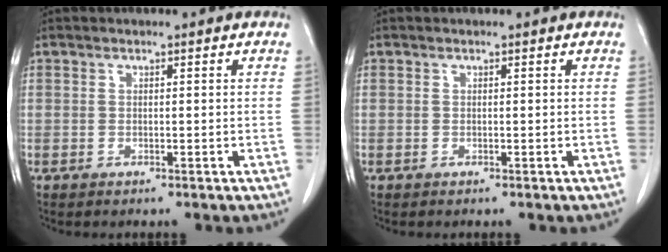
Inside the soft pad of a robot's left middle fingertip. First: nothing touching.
{"total": 0.0}